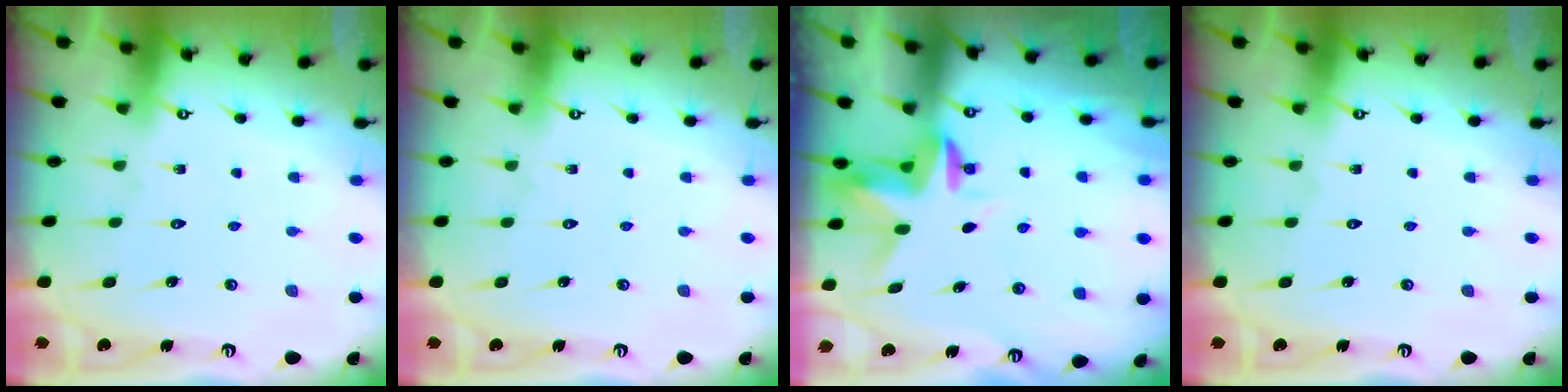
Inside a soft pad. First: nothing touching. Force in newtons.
{"total": 0.0}
{"total": 3.2, "press": 3.2, "slide": 0.4}
{"total": 0.0}